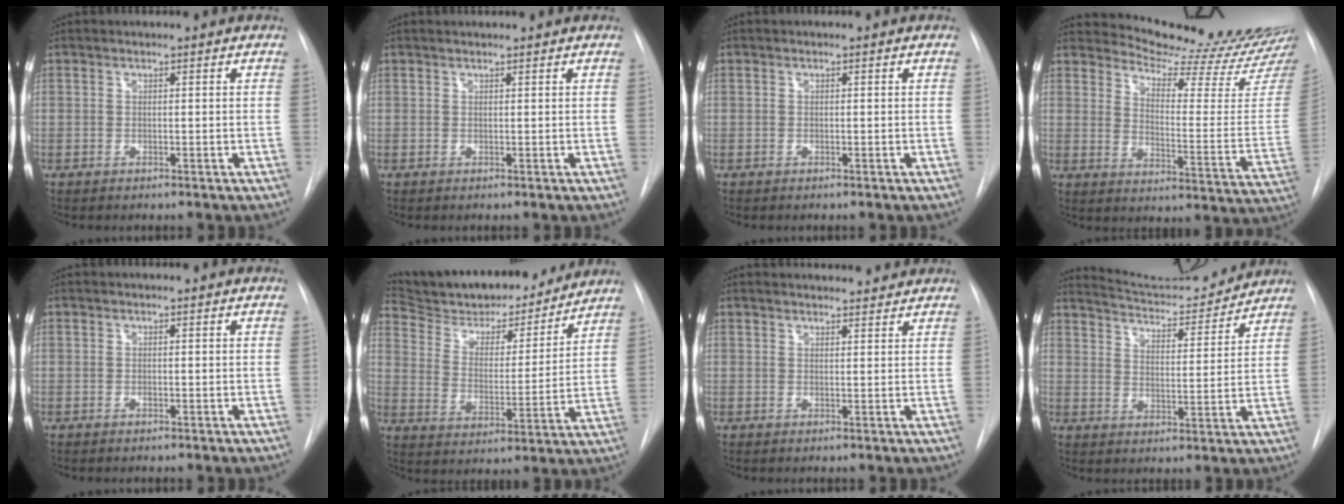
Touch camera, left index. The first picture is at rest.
{"total": 1.5, "force": [1.5, -0.1, 0.3], "torque": [-0.005, 0.017, 0.027]}
{"total": 0.0}
{"total": 18.9, "force": [18.4, -1.4, 4.1], "torque": [-0.071, -0.141, 0.232]}
{"total": 0.0}
{"total": 20.2, "force": [18.5, 4.6, 6.6], "torque": [-0.106, -0.003, 0.281]}
{"total": 6.6, "force": [6.4, 1.1, 1.4], "torque": [-0.016, 0.014, 0.073]}
{"total": 12.5, "force": [12.3, 0.9, 2.3], "torque": [-0.039, -0.004, 0.182]}